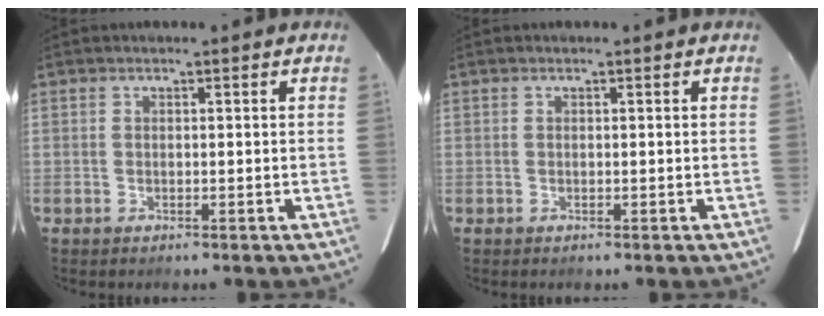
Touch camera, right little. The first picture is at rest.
{"total": 0.0}